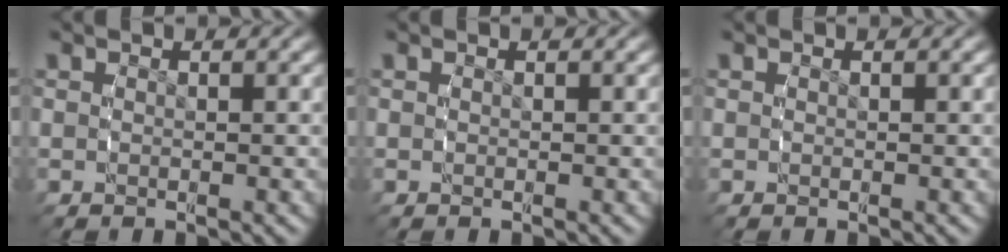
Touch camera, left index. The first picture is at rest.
{"total": 0.0}
{"total": 0.0}